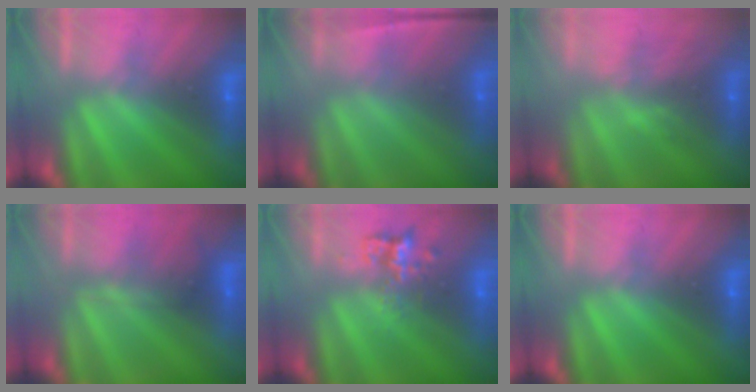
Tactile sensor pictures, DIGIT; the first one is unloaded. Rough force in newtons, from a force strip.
{"total": 1.6}
{"total": 3.0}
{"total": 3.7}
{"total": 2.3}
{"total": 0.0}